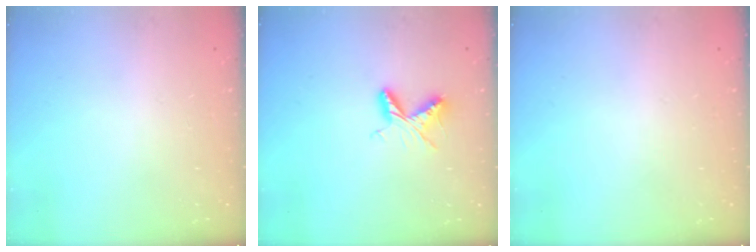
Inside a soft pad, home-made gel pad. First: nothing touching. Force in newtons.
{"total": 6.6, "press": 6.6, "slide": 0.7}
{"total": 0.0}